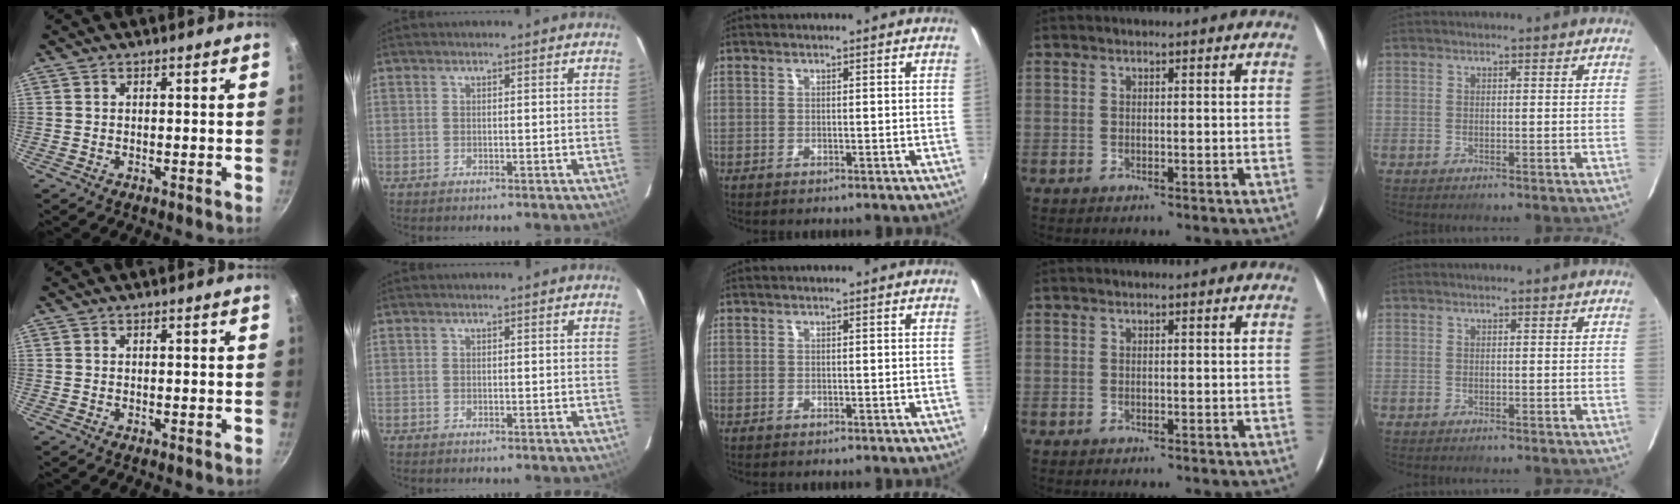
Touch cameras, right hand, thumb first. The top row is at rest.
{}